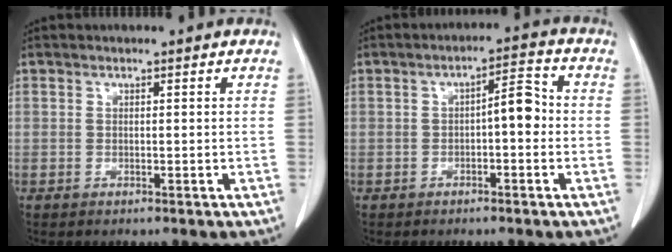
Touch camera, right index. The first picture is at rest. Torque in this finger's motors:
{"motor_torque": [0.51, 0.01, 0.10, 0.05]}